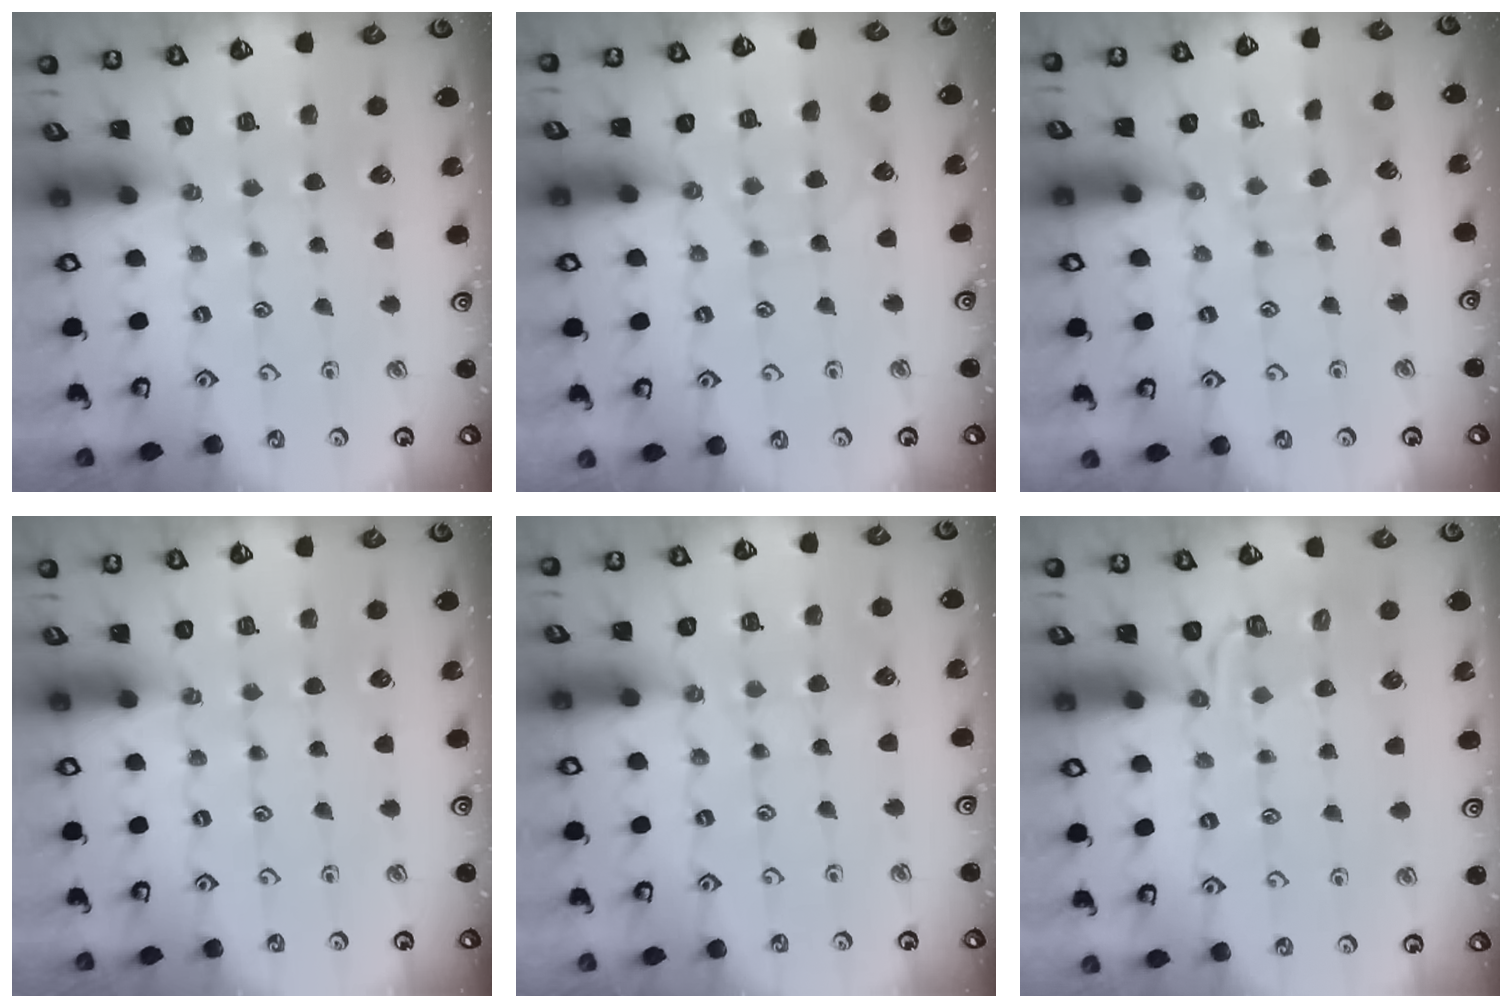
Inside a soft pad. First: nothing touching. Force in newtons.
{"total": 4.9, "press": 4.9, "slide": 0.3}
{"total": 6.0, "press": 5.9, "slide": 0.6}
{"total": 0.0}
{"total": 4.7, "press": 4.6, "slide": 0.6}
{"total": 3.4, "press": 2.9, "slide": 1.8}